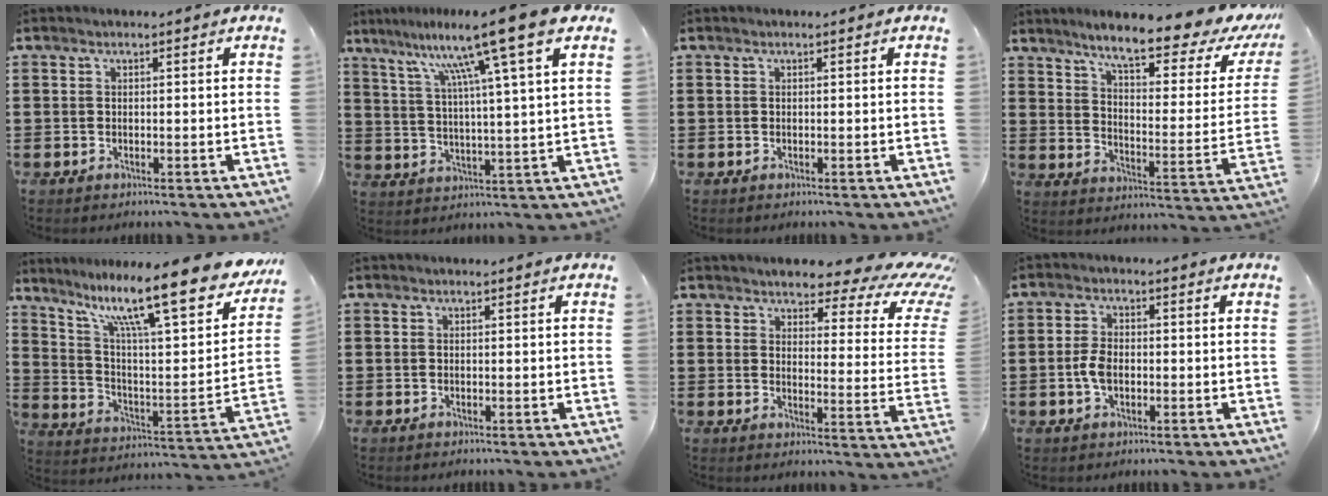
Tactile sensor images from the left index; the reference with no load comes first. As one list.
[{"total": 13.4, "force": [8.7, -0.9, 10.2], "torque": [-0.205, -0.033, 0.130]}, {"total": 0.0}, {"total": 10.0, "force": [8.0, 0.6, 6.0], "torque": [-0.115, -0.056, 0.123]}, {"total": 15.9, "force": [11.2, 2.3, 11.0], "torque": [-0.212, -0.068, 0.181]}, {"total": 0.0}, {"total": 6.0, "force": [4.8, 1.2, 3.4], "torque": [-0.065, -0.040, 0.075]}, {"total": 4.0, "force": [-0.7, 2.2, 3.2], "torque": [-0.081, -0.003, -0.020]}]